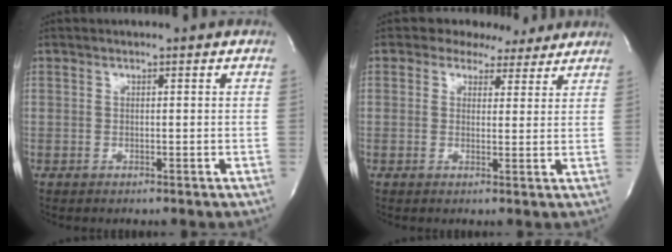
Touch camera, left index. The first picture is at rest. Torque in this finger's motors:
{"motor_torque": [0.77, -0.90, 0.13, -0.01]}